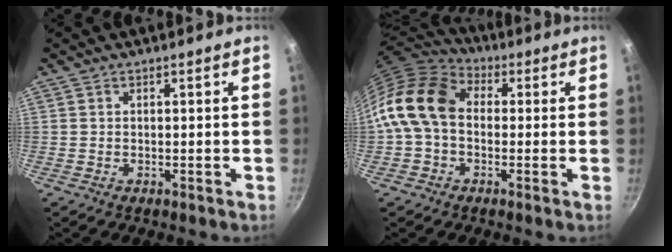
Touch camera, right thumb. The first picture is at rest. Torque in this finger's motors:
{"motor_torque": [0.53, 1.00, 0.81, -0.78, 0.29]}